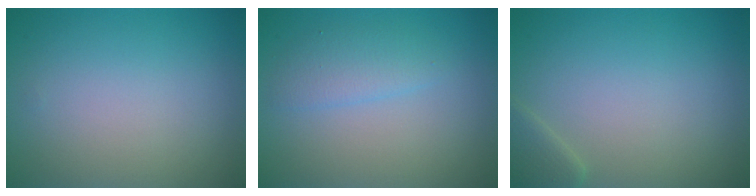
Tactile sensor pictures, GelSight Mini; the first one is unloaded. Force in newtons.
{"total": 2.0, "press": 2.0, "slide": 0.1}
{"total": 1.7, "press": 1.7, "slide": 0.1}